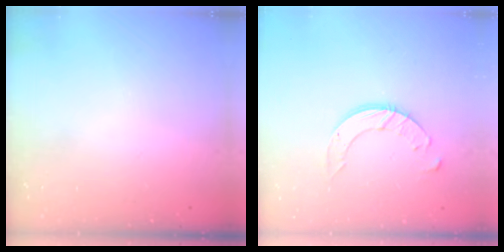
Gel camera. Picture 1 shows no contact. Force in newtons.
{"total": 9.7, "press": 9.6, "slide": 0.8}